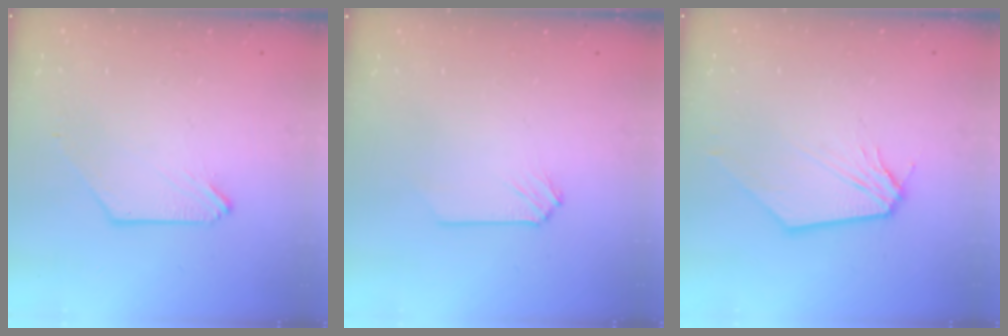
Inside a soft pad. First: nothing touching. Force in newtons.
{"total": 0.0}
{"total": 1.9, "press": 1.9, "slide": 0.2}